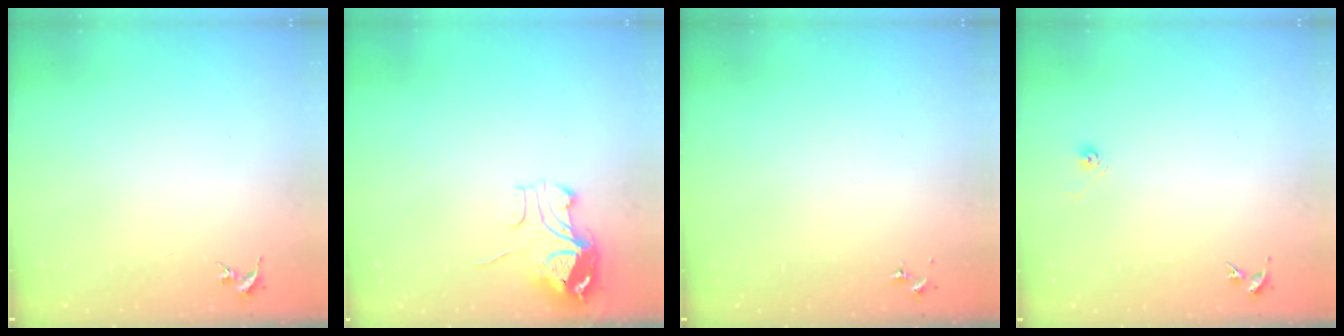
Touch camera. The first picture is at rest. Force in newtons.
{"total": 9.8, "press": 9.8, "slide": 1.2}
{"total": 0.0}
{"total": 3.2, "press": 2.6, "slide": 1.8}